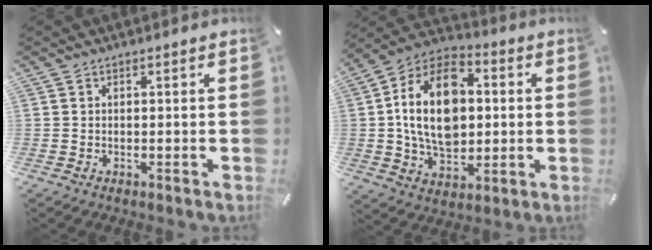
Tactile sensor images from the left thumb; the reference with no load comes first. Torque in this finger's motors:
{"motor_torque": [0.03, 2.09, 1.78, -0.99, 0.28]}